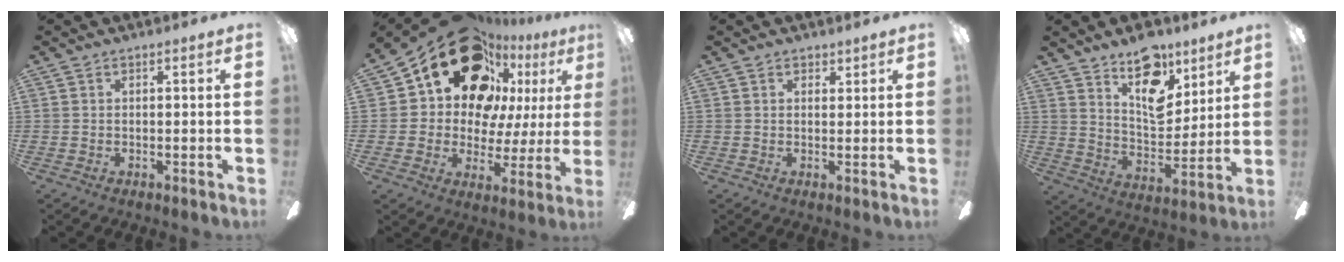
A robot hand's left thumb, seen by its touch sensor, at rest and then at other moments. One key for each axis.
{"total": 22.8, "fx": 13.1, "fy": 14.6, "fz": 11.6, "tx": -0.196, "ty": -0.078, "tz": 0.248}
{"total": 1.2, "fx": 0.9, "fy": 0.7, "fz": 0.2, "tx": 0.003, "ty": -0.001, "tz": 0.015}
{"total": 15.1, "fx": 9.8, "fy": 8.1, "fz": 8.2, "tx": -0.104, "ty": -0.061, "tz": 0.174}